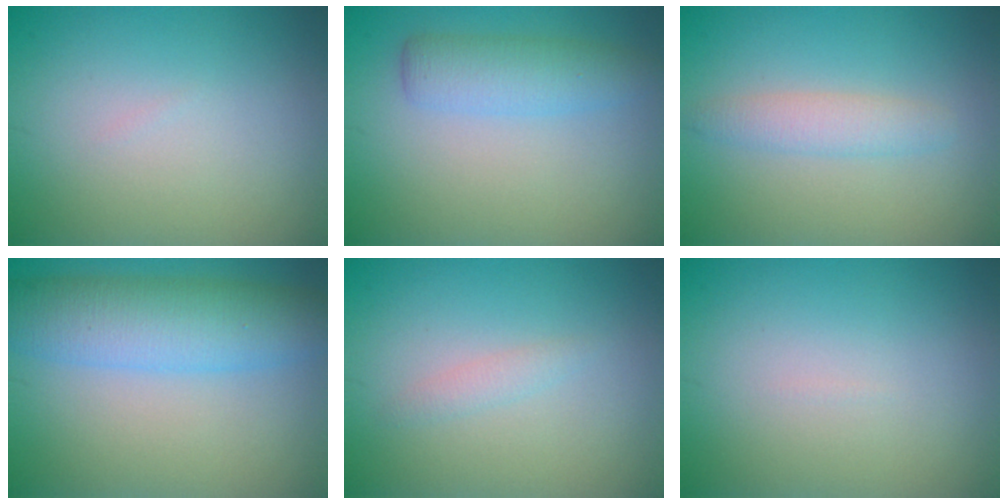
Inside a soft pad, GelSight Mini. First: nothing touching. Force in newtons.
{"total": 3.4, "press": 3.4, "slide": 0.1}
{"total": 2.1, "press": 2.1, "slide": 0.1}
{"total": 7.2, "press": 7.2, "slide": 0.2}
{"total": 1.0, "press": 1.0, "slide": 0.0}
{"total": 0.0}